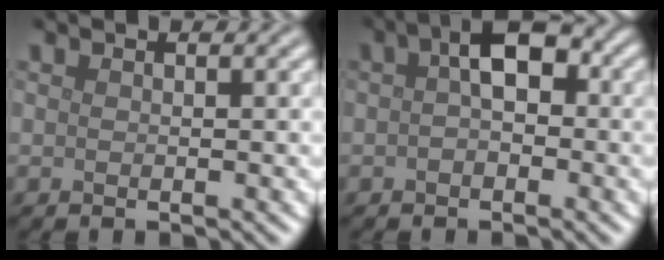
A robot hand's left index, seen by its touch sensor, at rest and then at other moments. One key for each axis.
{"total": 4.2, "fx": 0.6, "fy": 2.2, "fz": 3.5, "tx": -0.043, "ty": 0.015, "tz": -0.004}